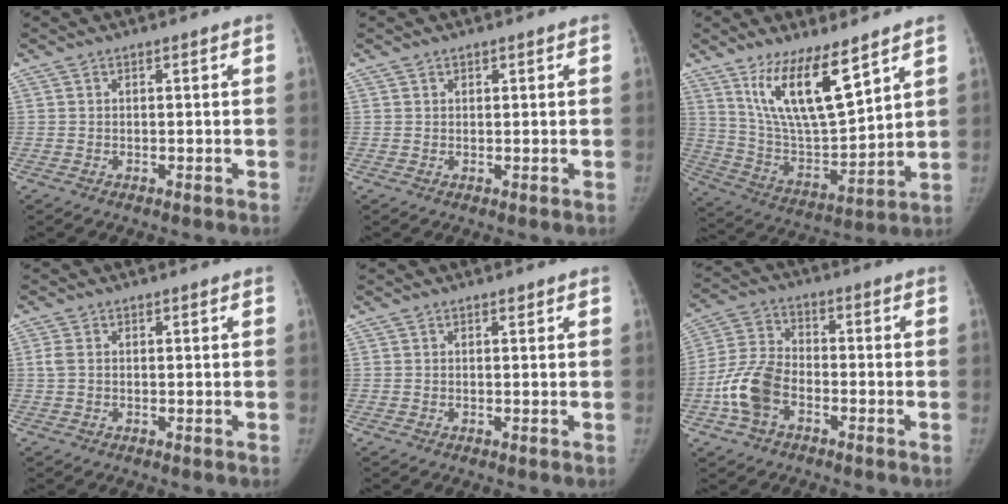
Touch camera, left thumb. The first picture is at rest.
{"total": 0.7, "force": [0.5, 0.5, 0.1], "torque": [0.007, -0.002, 0.005]}
{"total": 15.9, "force": [9.7, 4.6, 11.8], "torque": [-0.193, -0.061, 0.198]}
{"total": 1.6, "force": [0.2, 1.1, 1.2], "torque": [-0.035, 0.002, 0.004]}
{"total": 0.5, "force": [0.4, 0.3, 0.2], "torque": [-0.003, -0.002, 0.005]}
{"total": 10.3, "force": [-3.9, 6.6, 6.9], "torque": [-0.142, 0.029, -0.079]}